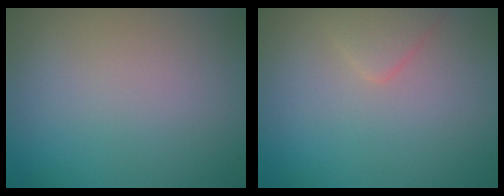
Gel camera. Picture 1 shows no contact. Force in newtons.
{"total": 1.7, "press": 1.6, "slide": 0.1}